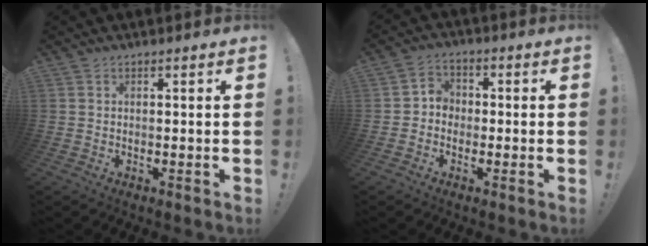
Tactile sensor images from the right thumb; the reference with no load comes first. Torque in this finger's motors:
{"motor_torque": [0.60, 0.37, 0.29, -0.39, 0.00]}